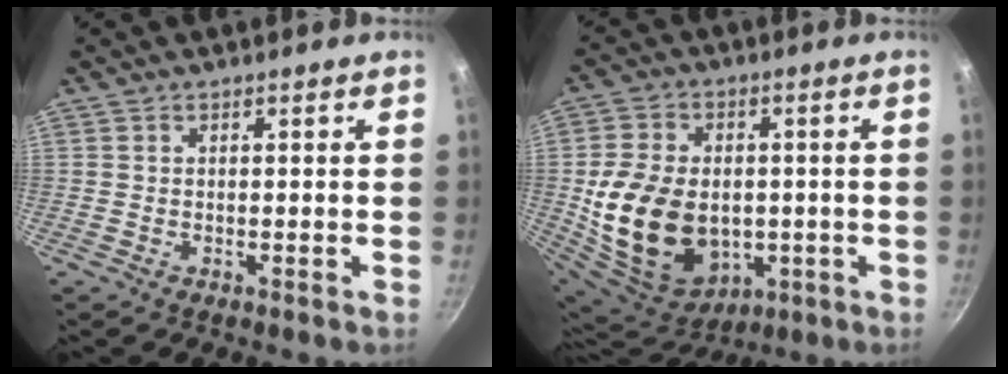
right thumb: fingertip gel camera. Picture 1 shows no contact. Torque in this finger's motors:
{"motor_torque": [-0.45, 1.63, 0.75, 0.68, 0.54]}